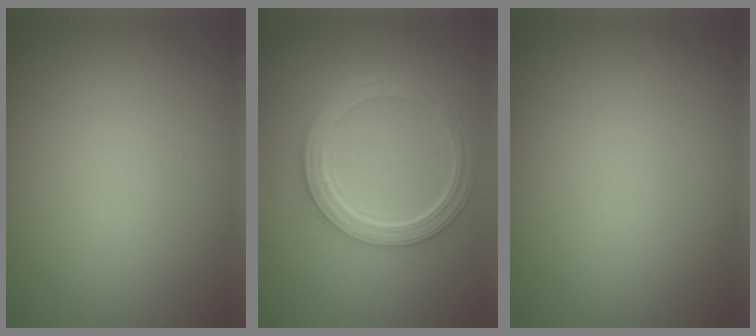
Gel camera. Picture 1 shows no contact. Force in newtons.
{"total": 5.0, "press": 3.7, "slide": 3.3}
{"total": 0.0}